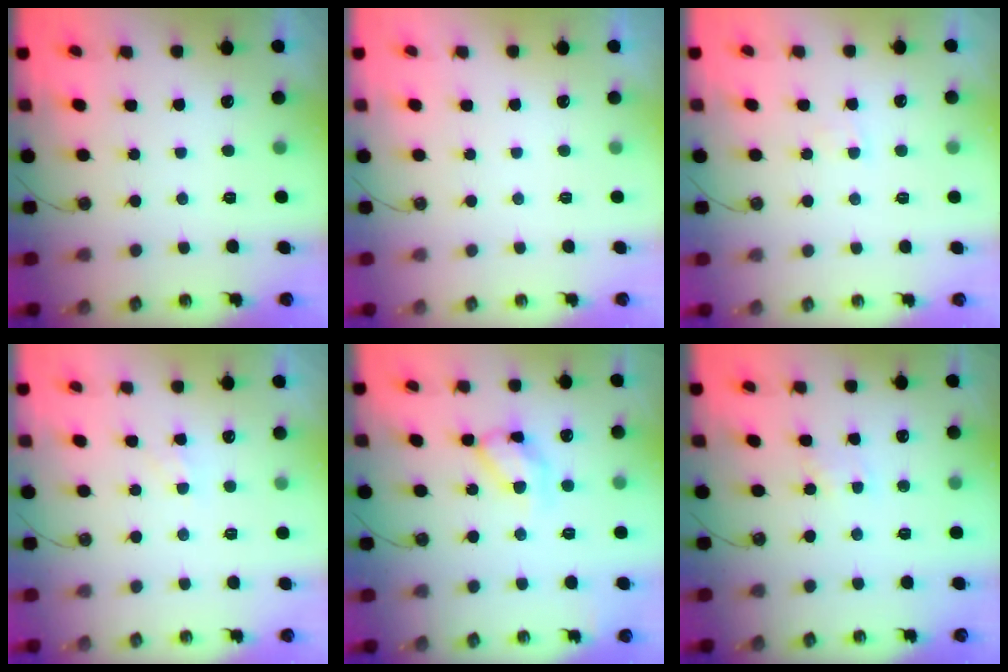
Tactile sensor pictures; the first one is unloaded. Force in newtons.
{"total": 0.0}
{"total": 3.0, "press": 3.0, "slide": 0.4}
{"total": 5.6, "press": 5.6, "slide": 0.7}
{"total": 11.6, "press": 11.5, "slide": 1.4}
{"total": 1.9, "press": 1.9, "slide": 0.3}